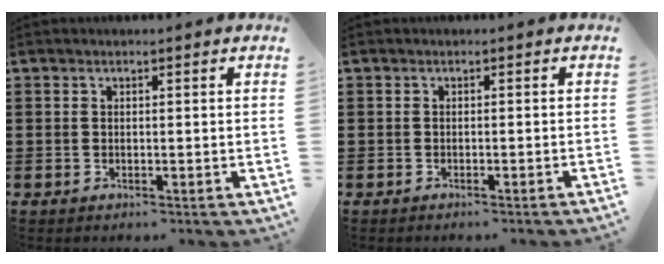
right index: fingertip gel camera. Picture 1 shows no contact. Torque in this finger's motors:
{"motor_torque": [0.99, 1.15, -0.01, 0.01]}